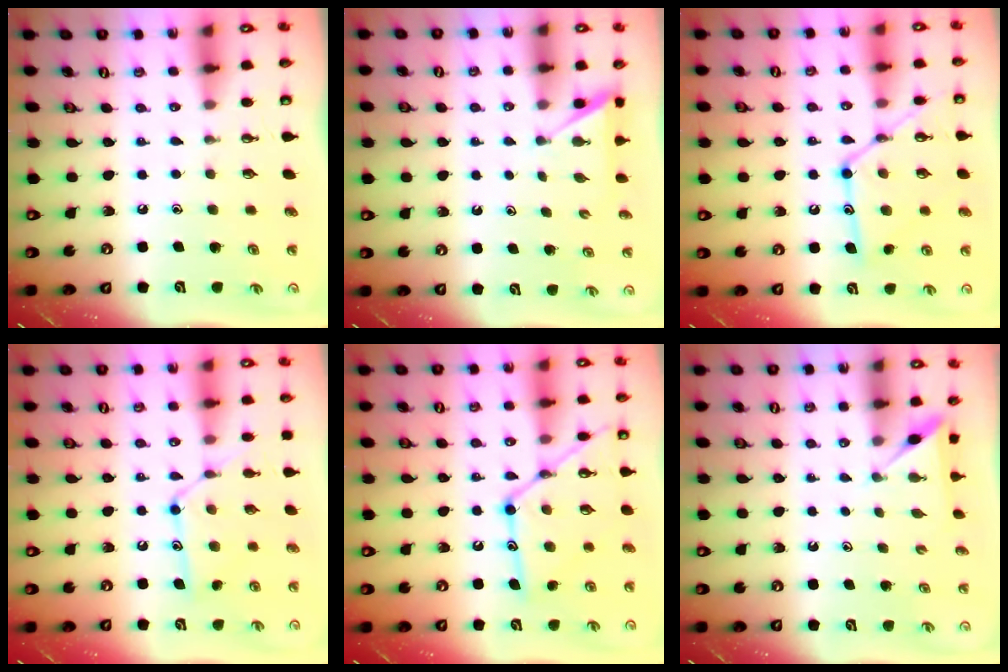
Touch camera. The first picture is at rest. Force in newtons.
{"total": 1.9, "press": 1.9, "slide": 0.2}
{"total": 15.8, "press": 15.7, "slide": 1.4}
{"total": 11.9, "press": 11.9, "slide": 0.9}
{"total": 17.5, "press": 17.4, "slide": 1.5}
{"total": 2.5, "press": 2.5, "slide": 0.2}